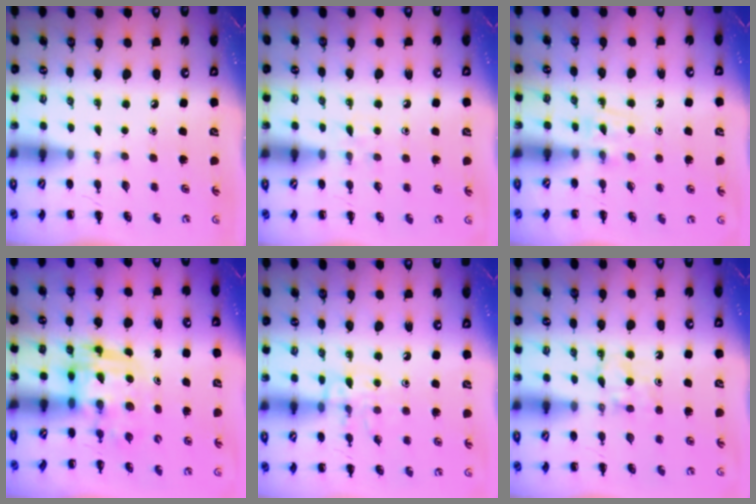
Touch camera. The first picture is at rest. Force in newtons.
{"total": 4.1, "press": 3.9, "slide": 1.4}
{"total": 4.0, "press": 3.7, "slide": 1.5}
{"total": 3.3, "press": 3.2, "slide": 0.6}
{"total": 11.0, "press": 11.0, "slide": 0.7}
{"total": 5.5, "press": 5.3, "slide": 1.6}